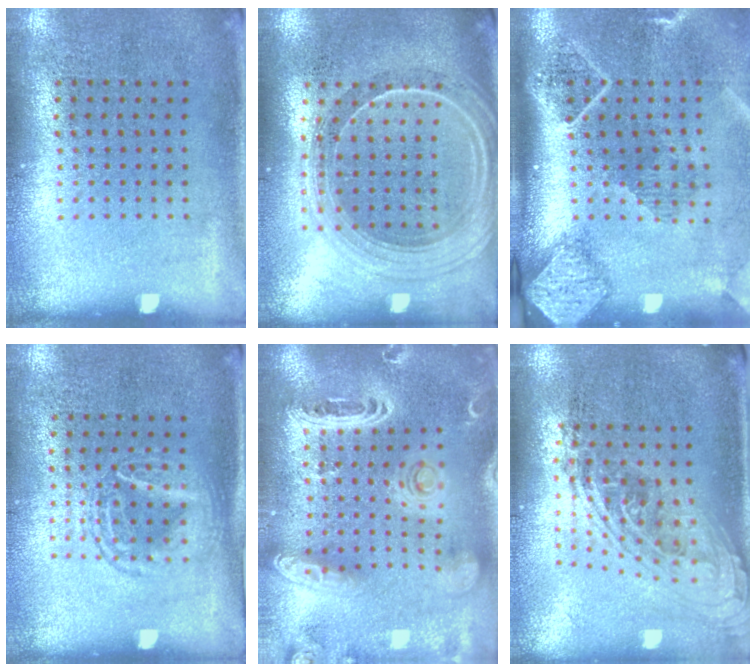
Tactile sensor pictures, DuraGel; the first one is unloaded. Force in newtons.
{"total": 2.4, "press": 2.0, "slide": 1.2}
{"total": 2.6, "press": 1.9, "slide": 1.8}
{"total": 1.4, "press": 1.3, "slide": 0.6}
{"total": 3.4, "press": 2.8, "slide": 1.9}
{"total": 2.1, "press": 1.6, "slide": 1.4}